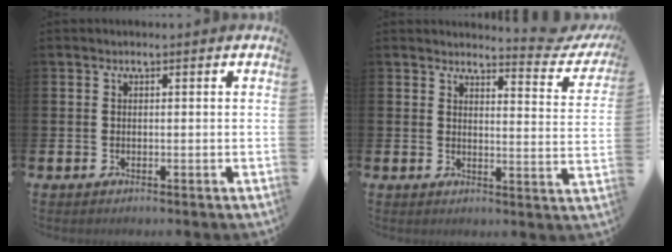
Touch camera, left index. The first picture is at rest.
{"total": 3.7, "force": [3.6, 0.3, 0.8], "torque": [-0.005, -0.035, 0.053]}